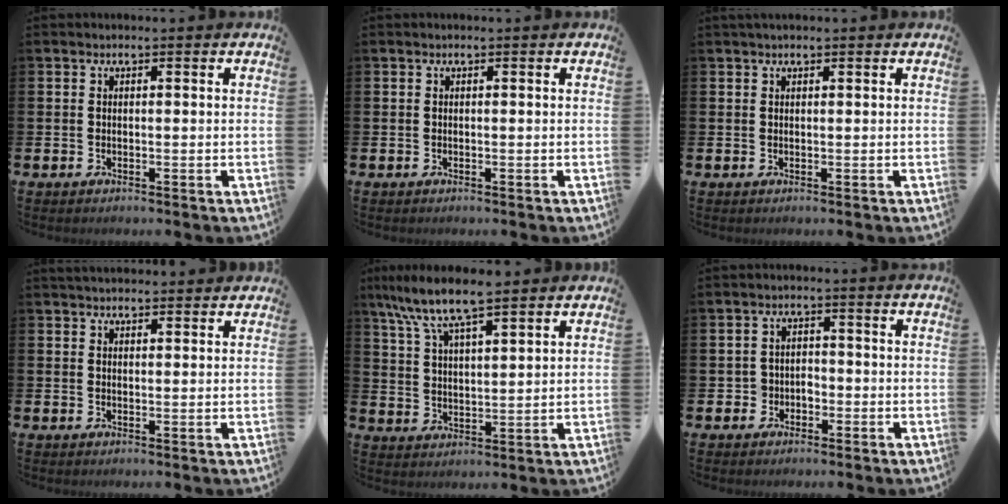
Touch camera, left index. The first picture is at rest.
{"total": 0.0}
{"total": 0.8, "force": [0.8, 0.1, 0.3], "torque": [-0.005, 0.003, 0.013]}
{"total": 2.4, "force": [2.4, 0.5, 0.1], "torque": [0.002, -0.009, 0.043]}
{"total": 8.2, "force": [7.2, 1.1, 3.8], "torque": [-0.099, -0.023, 0.130]}
{"total": 2.5, "force": [-1.4, 2.1, 0.2], "torque": [-0.008, 0.004, -0.035]}